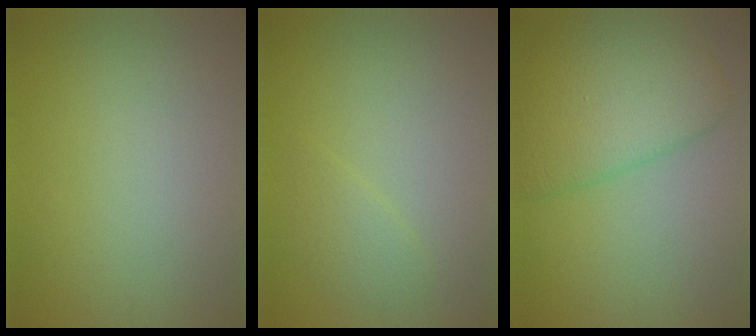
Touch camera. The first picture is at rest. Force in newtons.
{"total": 1.3, "press": 1.3, "slide": 0.1}
{"total": 5.9, "press": 5.9, "slide": 0.4}